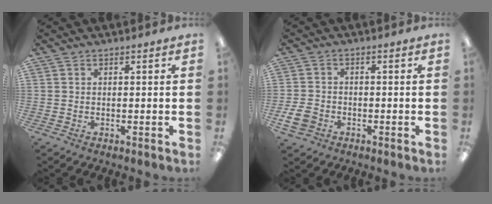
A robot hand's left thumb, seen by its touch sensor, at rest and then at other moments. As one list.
[{"total": 4.8, "force": [-2.4, 3.4, 2.3], "torque": [-0.054, 0.007, -0.045]}]